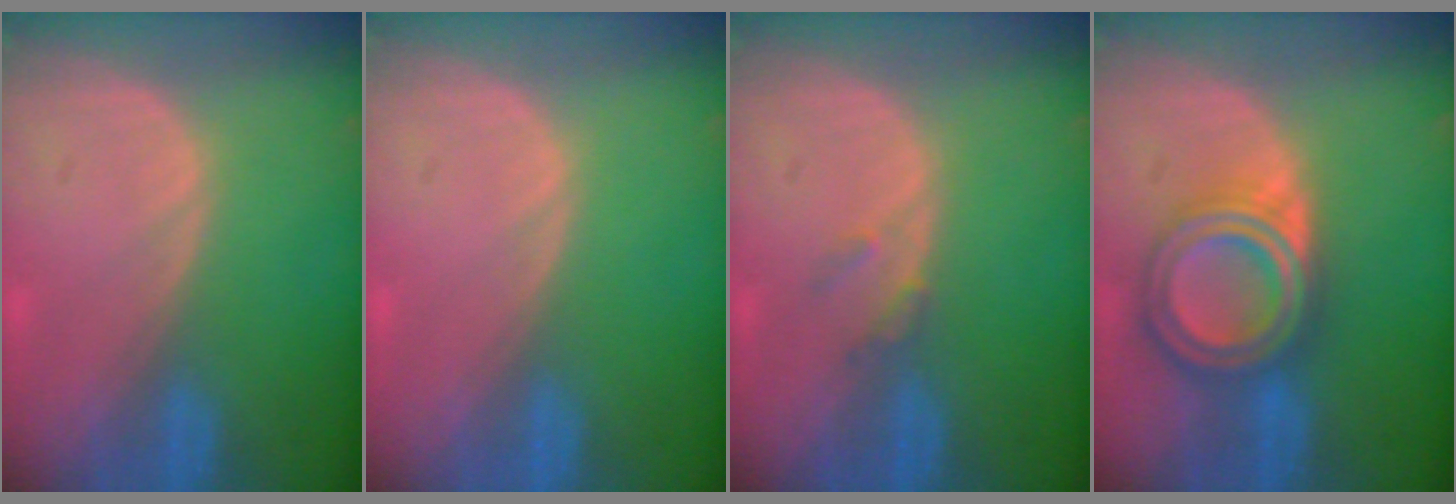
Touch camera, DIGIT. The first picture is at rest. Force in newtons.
{"total": 0.0}
{"total": 1.6, "press": 1.6, "slide": 0.2}
{"total": 7.8, "press": 7.8, "slide": 0.5}